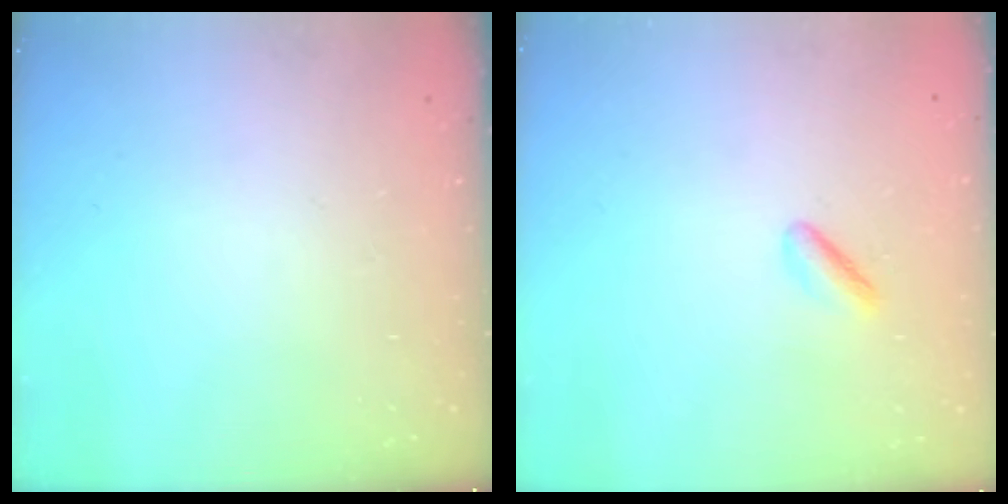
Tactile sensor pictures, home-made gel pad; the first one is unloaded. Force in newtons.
{"total": 2.1, "press": 2.0, "slide": 0.6}